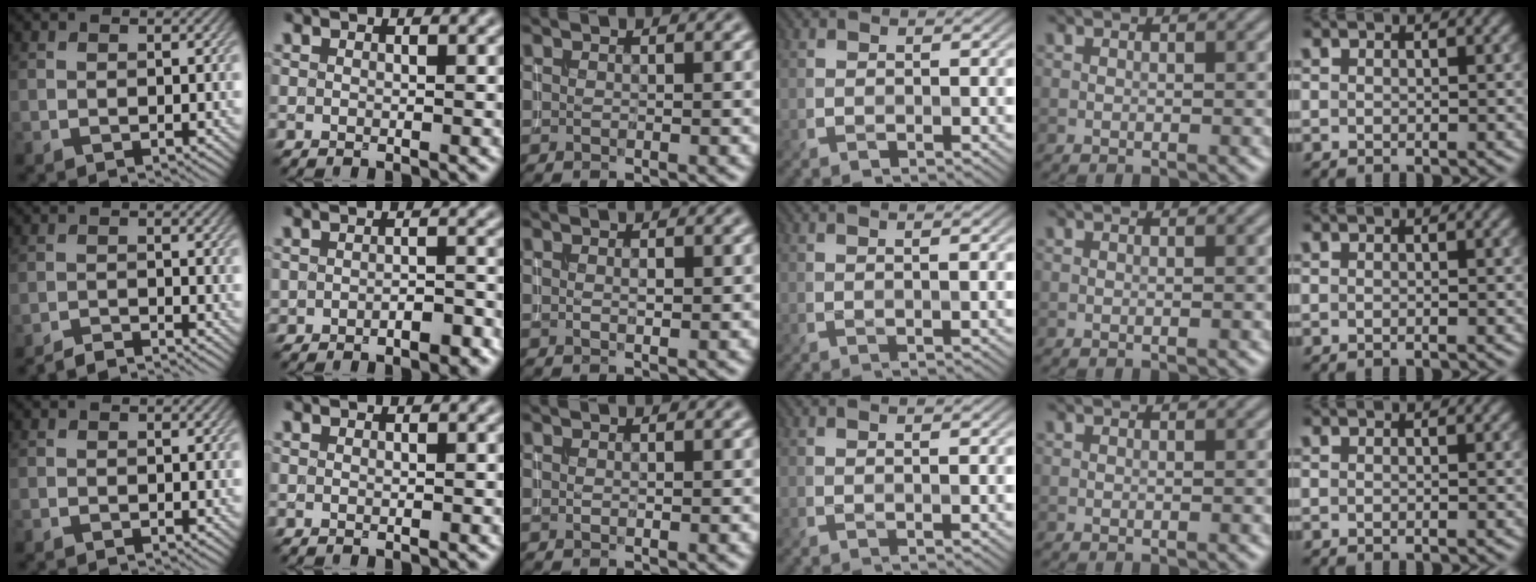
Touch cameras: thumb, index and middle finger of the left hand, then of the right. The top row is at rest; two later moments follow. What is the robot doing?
{"motion": "insert", "object": "backpack"}